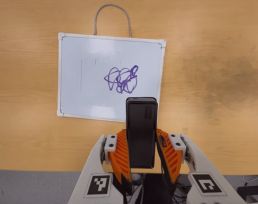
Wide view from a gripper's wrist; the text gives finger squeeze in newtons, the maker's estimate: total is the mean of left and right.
{"total": 4.3, "left": 2.7, "right": 5.8}